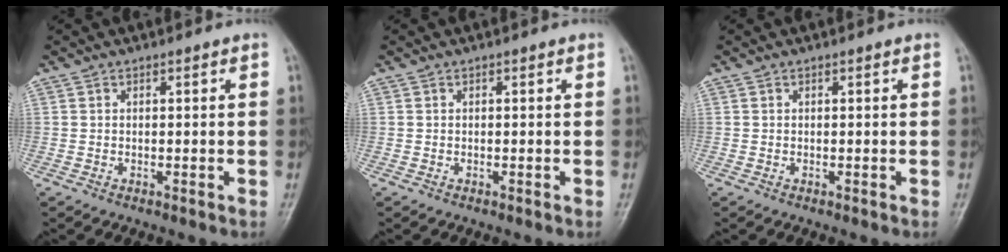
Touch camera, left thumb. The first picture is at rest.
{"total": 0.0}
{"total": 0.0}